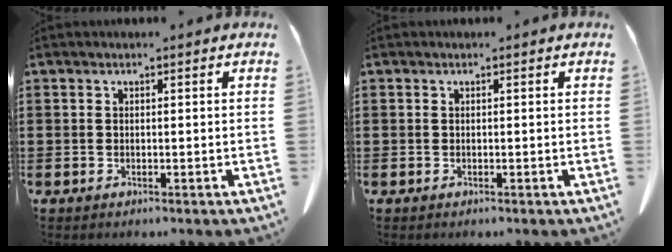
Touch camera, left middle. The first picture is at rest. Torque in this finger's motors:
{"motor_torque": [0.74, -1.40, 0.10, -0.01]}